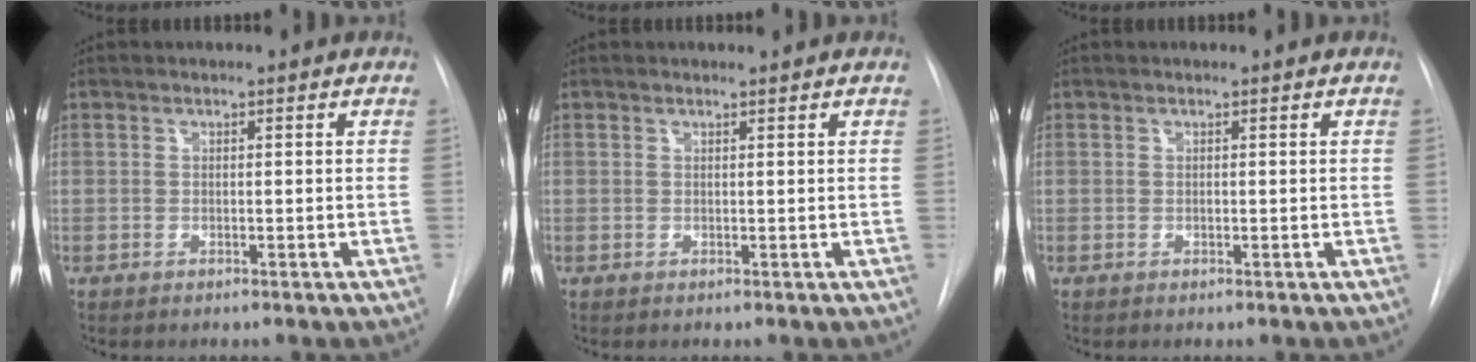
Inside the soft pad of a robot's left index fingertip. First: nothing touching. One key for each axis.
{"total": 0.6, "fx": 0.6, "fy": -0.1, "fz": 0.2, "tx": -0.006, "ty": 0.003, "tz": 0.012}
{"total": 0.0}